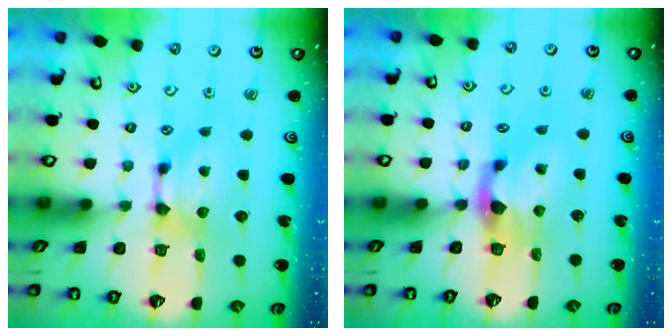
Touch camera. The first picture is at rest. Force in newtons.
{"total": 1.9, "press": 1.3, "slide": 1.4}